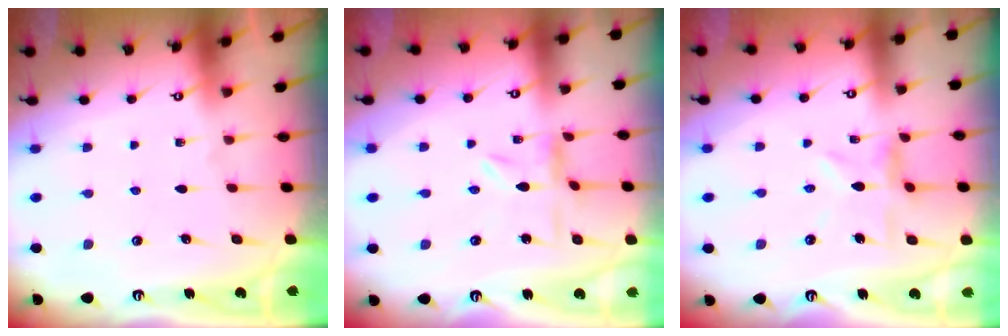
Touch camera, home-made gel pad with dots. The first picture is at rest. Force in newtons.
{"total": 0.0}
{"total": 6.2, "press": 6.2, "slide": 0.5}